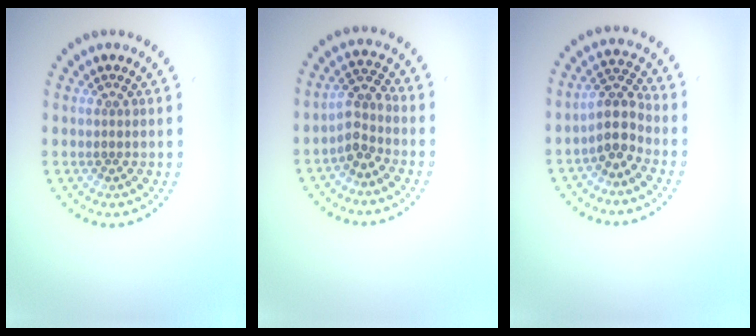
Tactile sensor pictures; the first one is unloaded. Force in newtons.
{"total": 2.6, "press": 2.0, "slide": 1.6}
{"total": 3.3, "press": 2.6, "slide": 2.0}